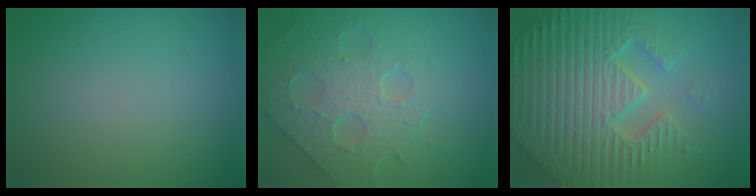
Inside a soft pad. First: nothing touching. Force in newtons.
{"total": 4.2, "press": 4.2, "slide": 0.3}
{"total": 7.7, "press": 7.4, "slide": 2.1}